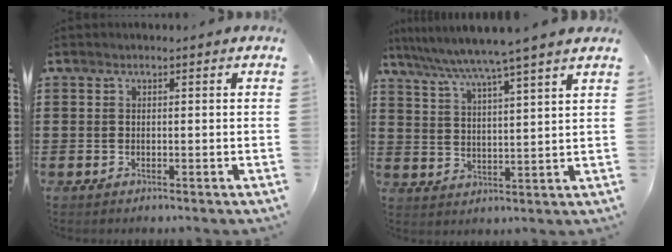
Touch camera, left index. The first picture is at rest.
{"total": 5.9, "force": [5.1, -1.4, 2.7], "torque": [-0.072, -0.033, 0.082]}